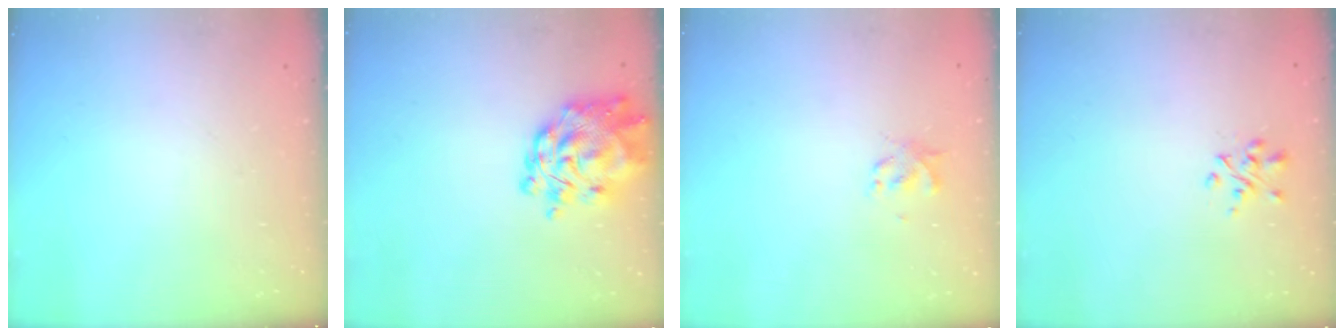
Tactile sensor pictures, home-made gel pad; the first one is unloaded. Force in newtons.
{"total": 10.6, "press": 10.0, "slide": 3.5}
{"total": 1.9, "press": 1.9, "slide": 0.3}
{"total": 2.0, "press": 1.9, "slide": 0.5}